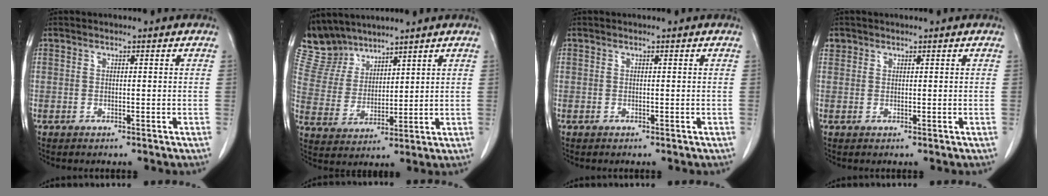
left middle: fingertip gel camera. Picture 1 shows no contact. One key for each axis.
{"total": 8.2, "fx": 7.6, "fy": 3.0, "fz": 0.7, "tx": -0.028, "ty": 0.014, "tz": 0.169}
{"total": 0.0}
{"total": 1.3, "fx": 0.8, "fy": 1.0, "fz": 0.1, "tx": 0.008, "ty": 0.010, "tz": 0.012}